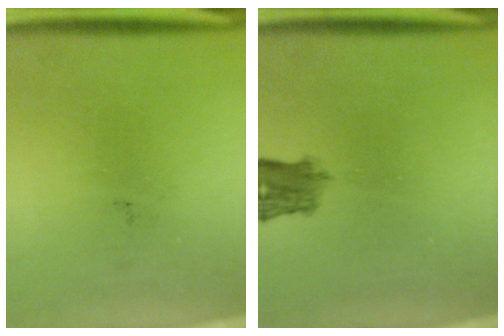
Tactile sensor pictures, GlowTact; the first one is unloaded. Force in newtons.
{"total": 3.2}